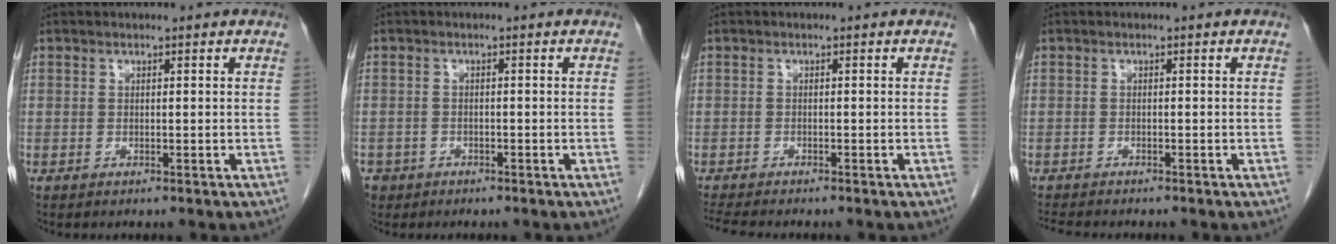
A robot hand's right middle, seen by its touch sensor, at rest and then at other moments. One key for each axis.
{"total": 3.5, "fx": -2.4, "fy": 2.6, "fz": 0.3, "tx": -0.009, "ty": 0.004, "tz": -0.042}
{"total": 4.5, "fx": -4.0, "fy": 0.5, "fz": 1.9, "tx": -0.034, "ty": -0.013, "tz": -0.067}
{"total": 4.1, "fx": -3.7, "fy": 0.8, "fz": 1.6, "tx": -0.025, "ty": -0.010, "tz": -0.058}